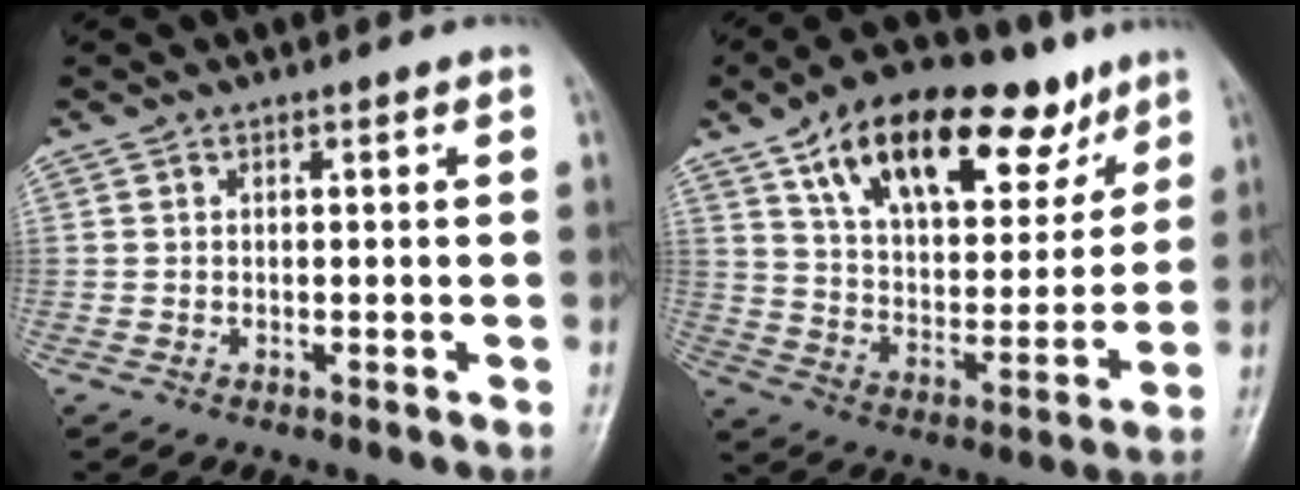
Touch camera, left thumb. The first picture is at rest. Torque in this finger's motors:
{"motor_torque": [0.91, 1.16, 1.55, -1.22, 0.21]}